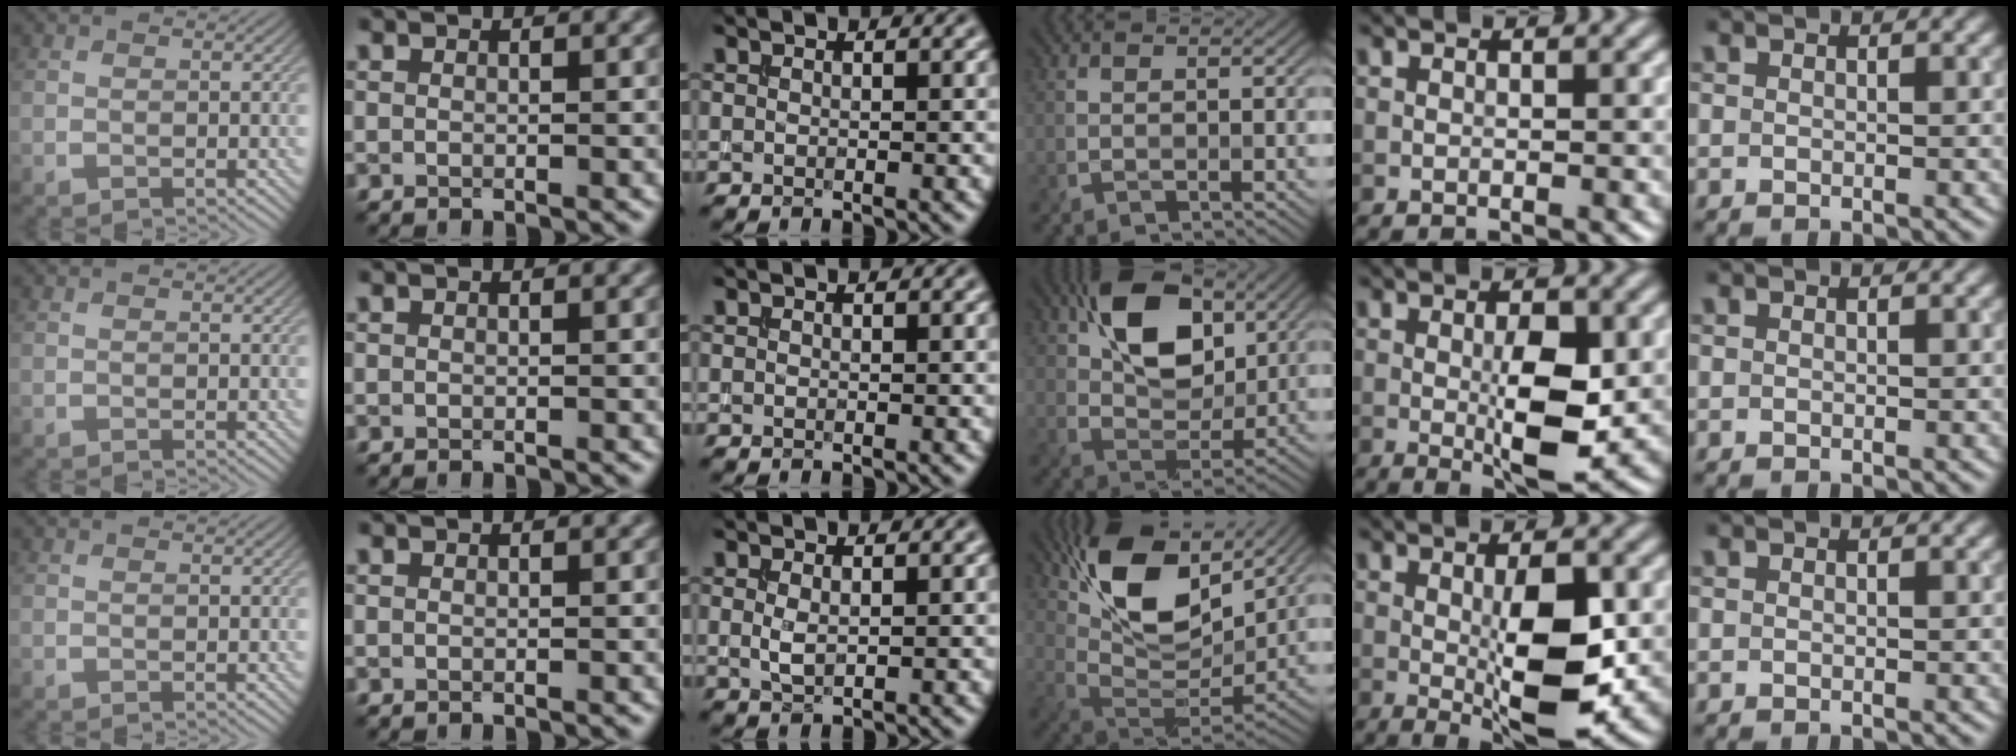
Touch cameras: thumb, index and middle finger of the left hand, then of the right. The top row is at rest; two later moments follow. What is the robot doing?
{"motion": "extract", "object": "drawer"}